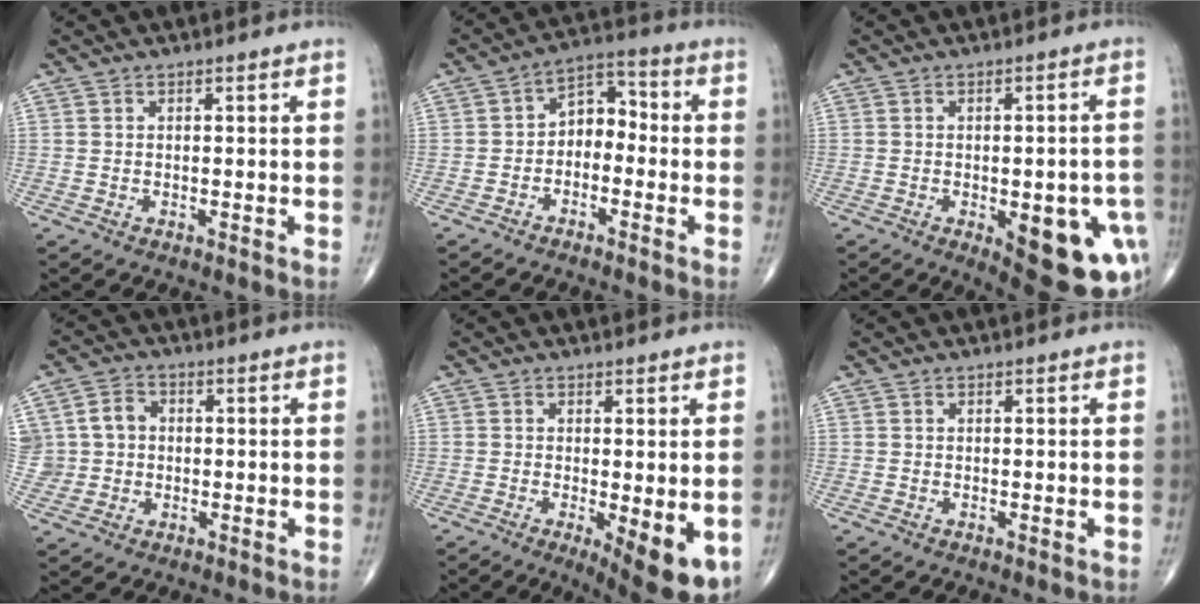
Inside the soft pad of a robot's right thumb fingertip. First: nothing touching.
{"total": 6.6, "force": [-1.5, 4.7, 4.4], "torque": [-0.045, 0.040, -0.043]}
{"total": 18.4, "force": [-6.0, 7.6, 15.7], "torque": [-0.137, 0.008, -0.053]}
{"total": 6.9, "force": [0.8, 6.3, 2.7], "torque": [-0.033, 0.014, 0.013]}
{"total": 8.9, "force": [-2.6, 2.6, 8.1], "torque": [-0.105, -0.022, -0.032]}
{"total": 0.0}